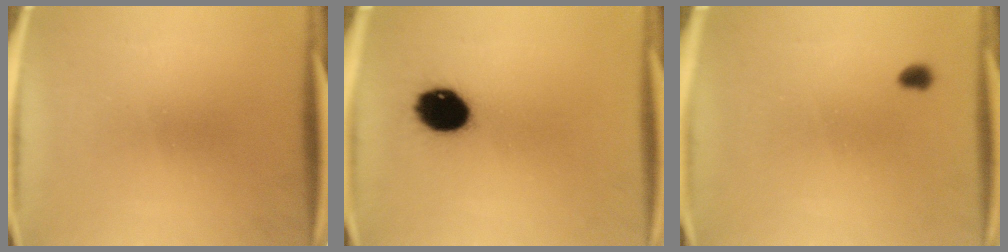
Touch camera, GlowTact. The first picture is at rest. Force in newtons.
{"total": 11.3}
{"total": 1.3}